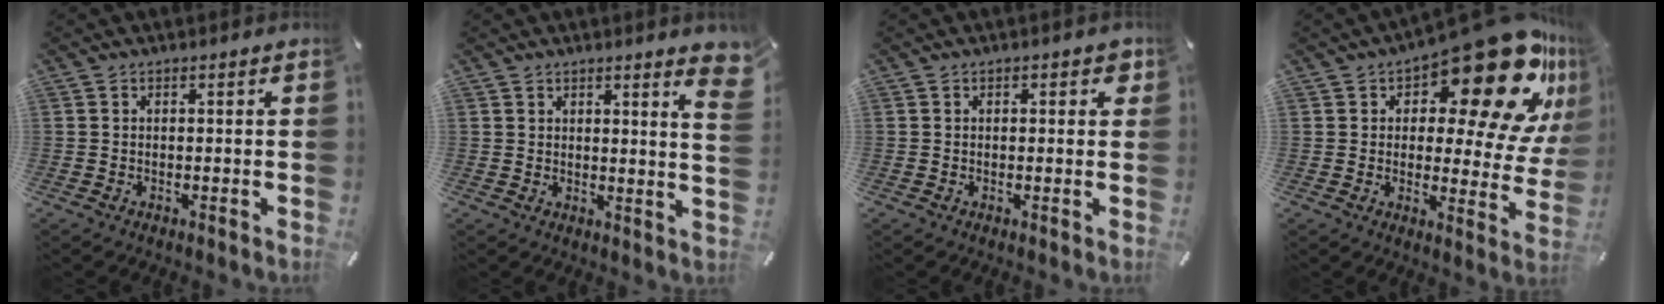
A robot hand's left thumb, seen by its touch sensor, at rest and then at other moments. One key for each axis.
{"total": 4.6, "fx": 3.4, "fy": 0.6, "fz": 3.1, "tx": -0.046, "ty": -0.017, "tz": 0.056}
{"total": 1.7, "fx": 0.4, "fy": 1.0, "fz": 1.4, "tx": -0.012, "ty": 0.000, "tz": 0.002}
{"total": 24.0, "fx": 14.1, "fy": 9.7, "fz": 16.9, "tx": -0.215, "ty": -0.104, "tz": 0.228}